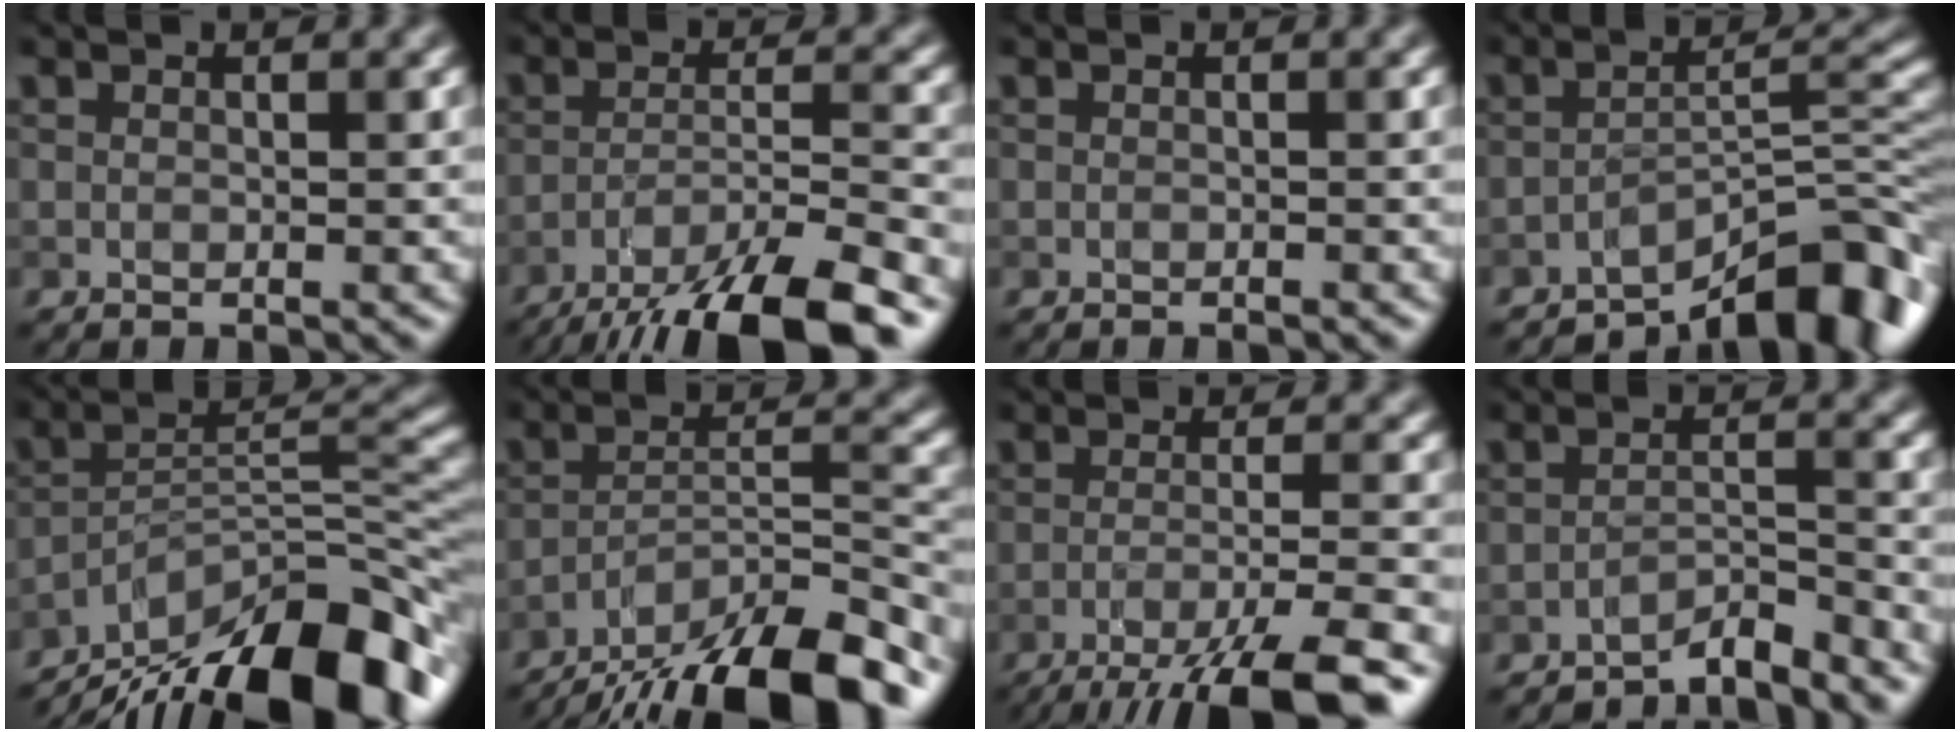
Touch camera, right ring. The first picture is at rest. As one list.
[{"total": 12.1, "force": [-8.8, 2.5, 7.8], "torque": [-0.126, -0.013, -0.143]}, {"total": 0.6, "force": [-0.5, 0.1, 0.2], "torque": [0.000, 0.001, -0.008]}, {"total": 8.7, "force": [-6.3, 2.5, 5.5], "torque": [-0.059, 0.007, -0.104]}, {"total": 15.0, "force": [-11.2, 4.2, 9.1], "torque": [-0.156, 0.017, -0.182]}, {"total": 14.0, "force": [-11.3, 3.4, 7.5], "torque": [-0.130, 0.006, -0.180]}, {"total": 9.8, "force": [-6.5, 1.6, 7.0], "torque": [-0.100, -0.003, -0.107]}, {"total": 3.7, "force": [-3.4, 0.3, 1.4], "torque": [-0.016, 0.011, -0.063]}]